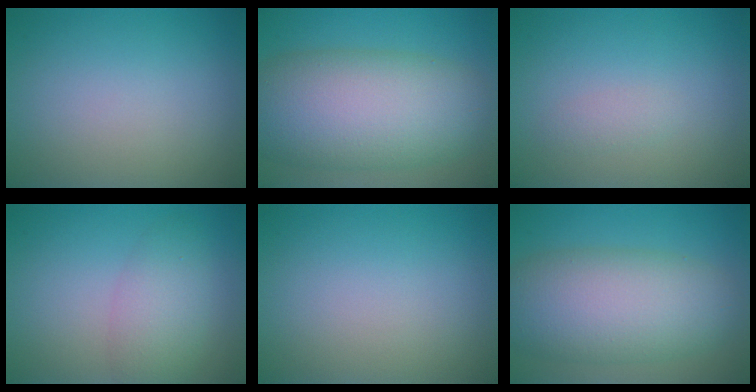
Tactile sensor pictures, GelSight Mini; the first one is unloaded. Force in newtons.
{"total": 11.6, "press": 11.5, "slide": 0.5}
{"total": 1.0, "press": 1.0, "slide": 0.0}
{"total": 3.6, "press": 3.6, "slide": 0.2}
{"total": 0.0}
{"total": 9.5, "press": 9.5, "slide": 0.4}